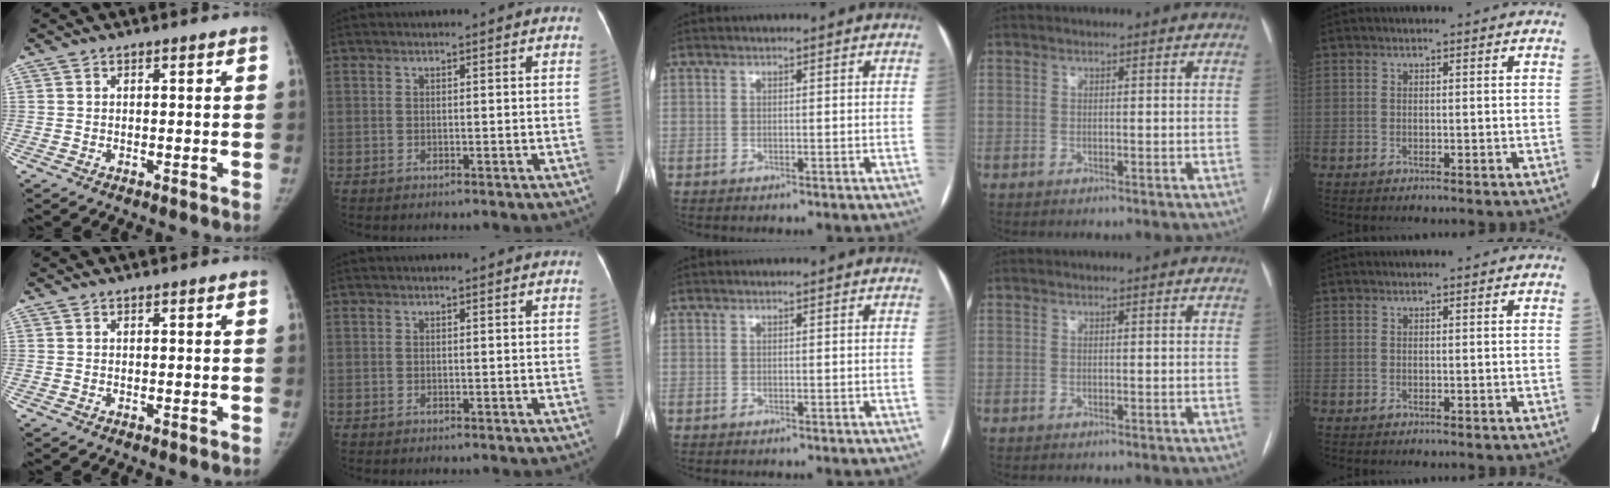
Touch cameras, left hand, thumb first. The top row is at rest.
{}